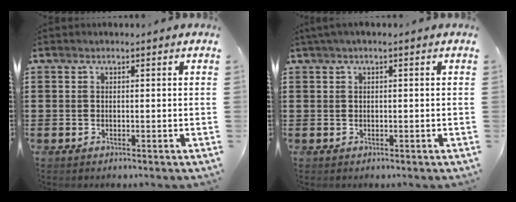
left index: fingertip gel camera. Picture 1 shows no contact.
{"total": 0.8, "force": [-0.1, 0.1, 0.8], "torque": [-0.012, -0.002, -0.002]}